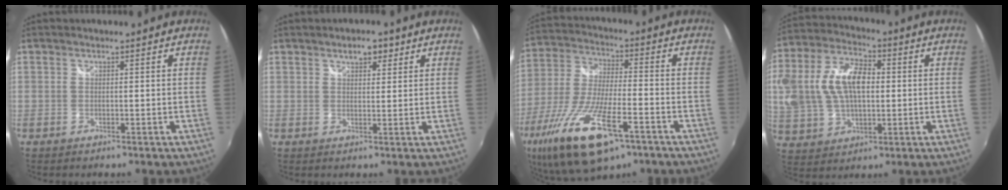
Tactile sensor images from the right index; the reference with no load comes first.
{"total": 3.7, "force": [2.2, 2.0, 2.2], "torque": [-0.030, 0.011, 0.033]}
{"total": 22.8, "force": [-12.5, 7.9, 17.4], "torque": [-0.362, -0.063, -0.224]}
{"total": 17.8, "force": [2.0, 10.7, 14.0], "torque": [-0.304, 0.023, 0.041]}